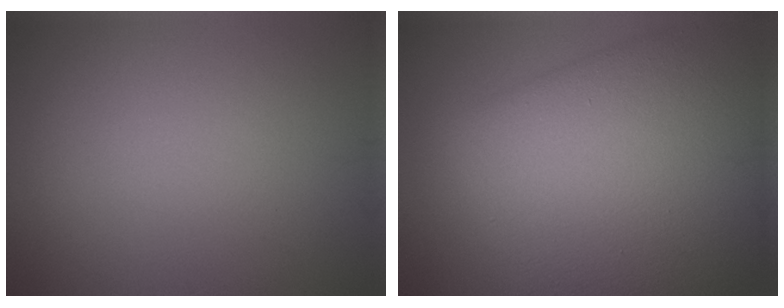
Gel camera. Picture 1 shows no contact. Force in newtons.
{"total": 14.5, "press": 14.5, "slide": 0.4}